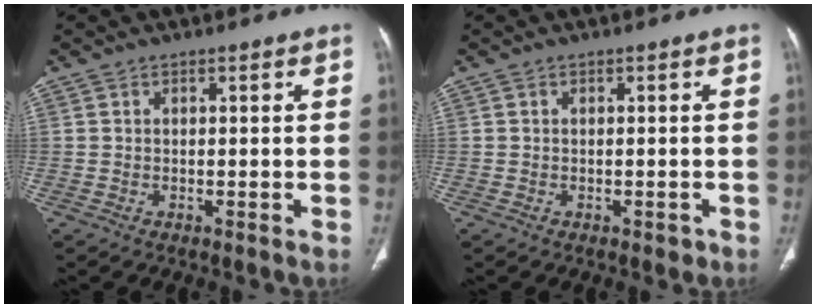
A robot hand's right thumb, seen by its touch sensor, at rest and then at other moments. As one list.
[{"total": 1.0, "force": [-0.5, 0.6, 0.5], "torque": [-0.003, 0.001, -0.005]}]